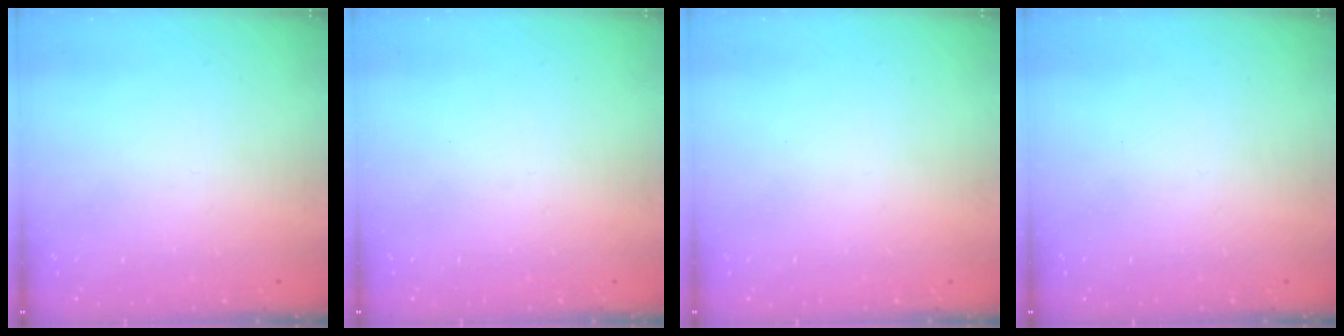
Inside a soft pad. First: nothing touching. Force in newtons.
{"total": 0.0}
{"total": 0.0}
{"total": 0.0}